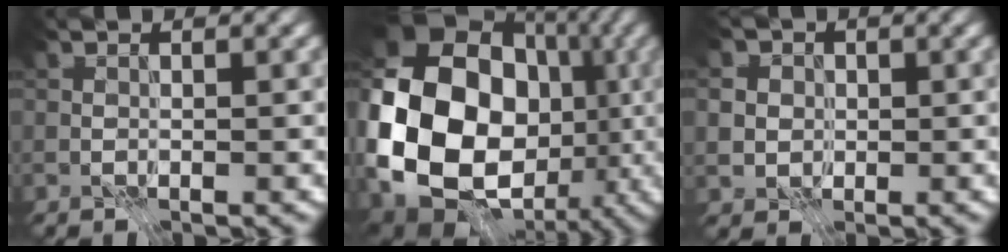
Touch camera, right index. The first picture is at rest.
{"total": 19.2, "force": [-2.3, 14.8, 12.0], "torque": [-0.257, 0.000, -0.042]}
{"total": 5.0, "force": [1.5, 4.4, 1.9], "torque": [-0.031, 0.023, 0.011]}